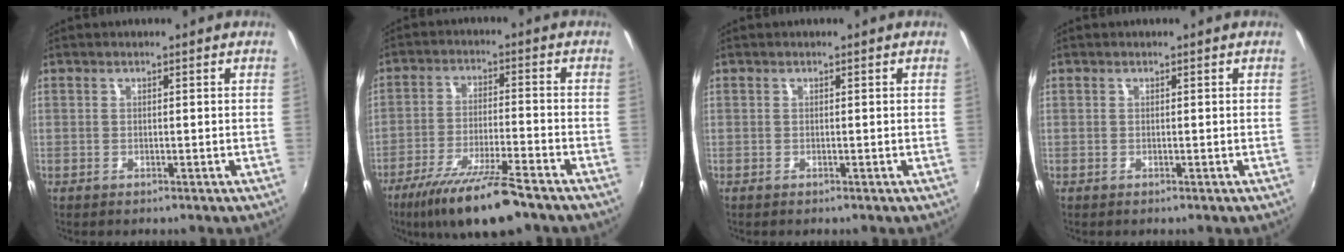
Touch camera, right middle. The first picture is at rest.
{"total": 13.3, "force": [-10.0, 1.5, 8.7], "torque": [-0.177, -0.025, -0.171]}
{"total": 0.0}
{"total": 0.0}